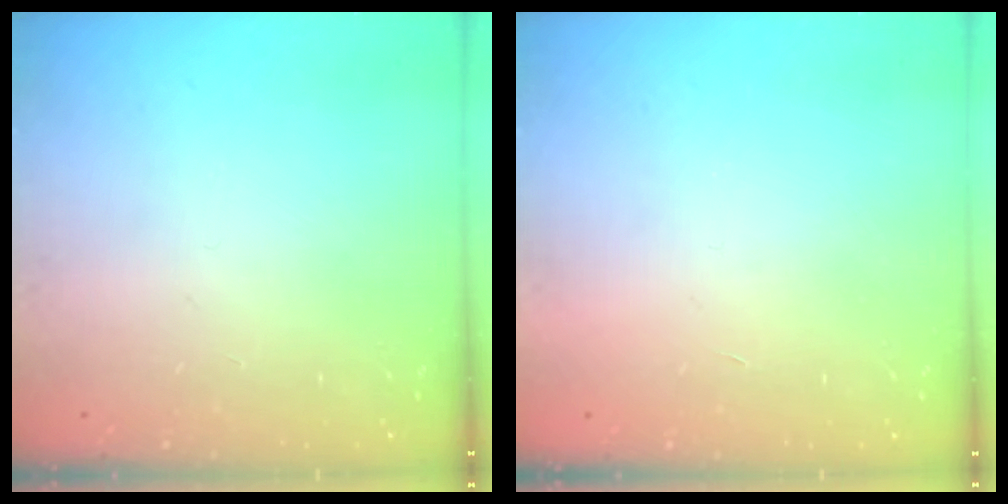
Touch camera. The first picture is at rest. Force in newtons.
{"total": 1.7, "press": 1.7, "slide": 0.1}